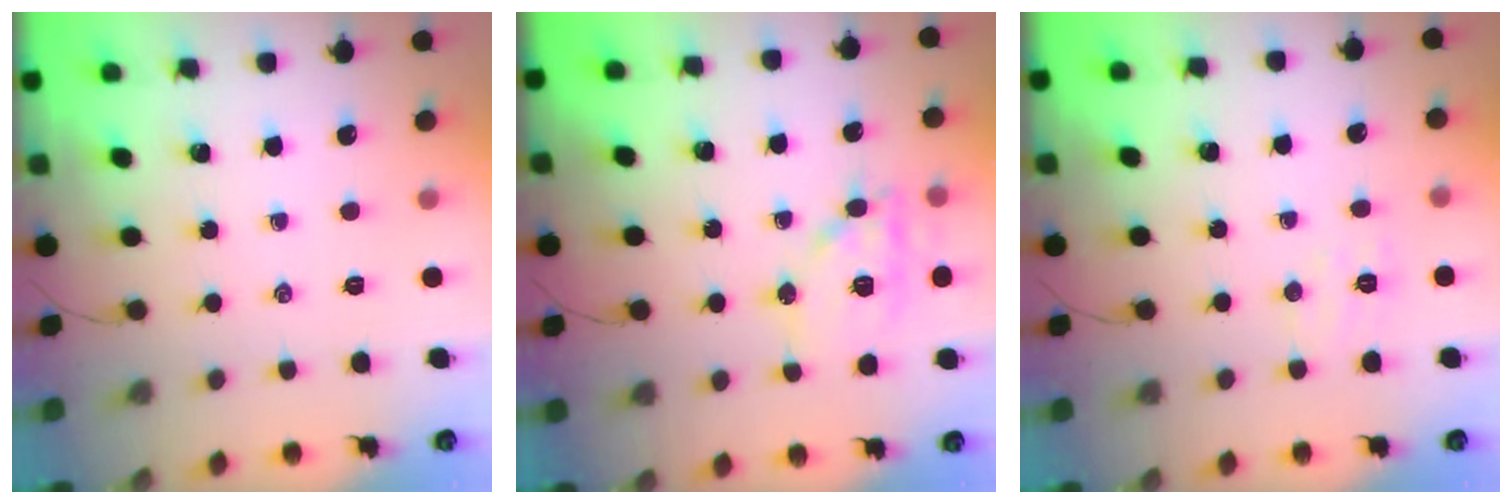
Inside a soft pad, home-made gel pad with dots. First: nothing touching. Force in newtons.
{"total": 12.2, "press": 12.1, "slide": 1.4}
{"total": 5.6, "press": 5.4, "slide": 1.2}